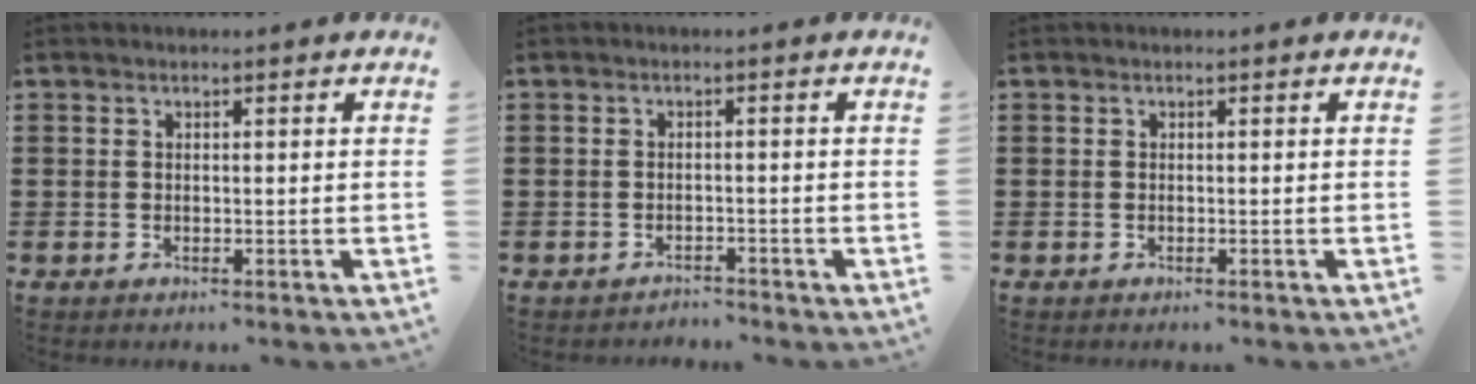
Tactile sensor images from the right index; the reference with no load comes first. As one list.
[{"total": 1.5, "force": [-1.5, 0.2, -0.2], "torque": [-0.003, 0.002, -0.034]}, {"total": 0.0}]